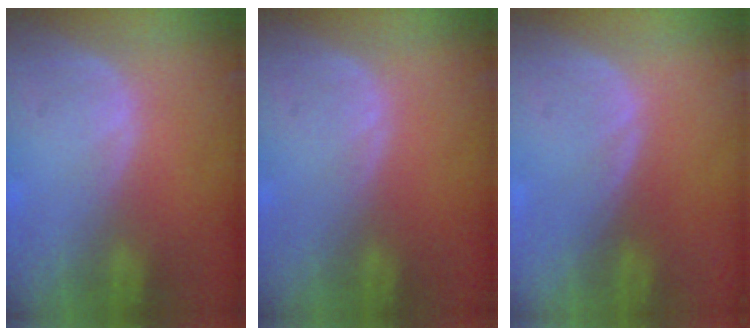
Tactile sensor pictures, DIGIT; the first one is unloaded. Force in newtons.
{"total": 0.0}
{"total": 0.0}